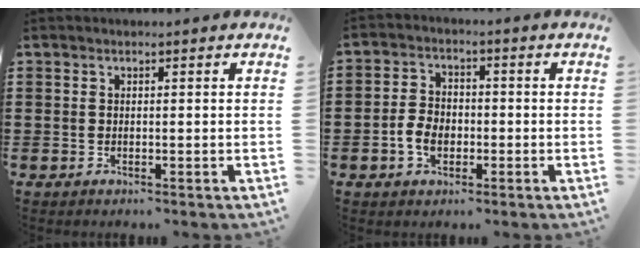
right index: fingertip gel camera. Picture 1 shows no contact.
{"total": 4.5, "force": [-1.5, 3.2, 2.8], "torque": [-0.069, 0.001, -0.031]}